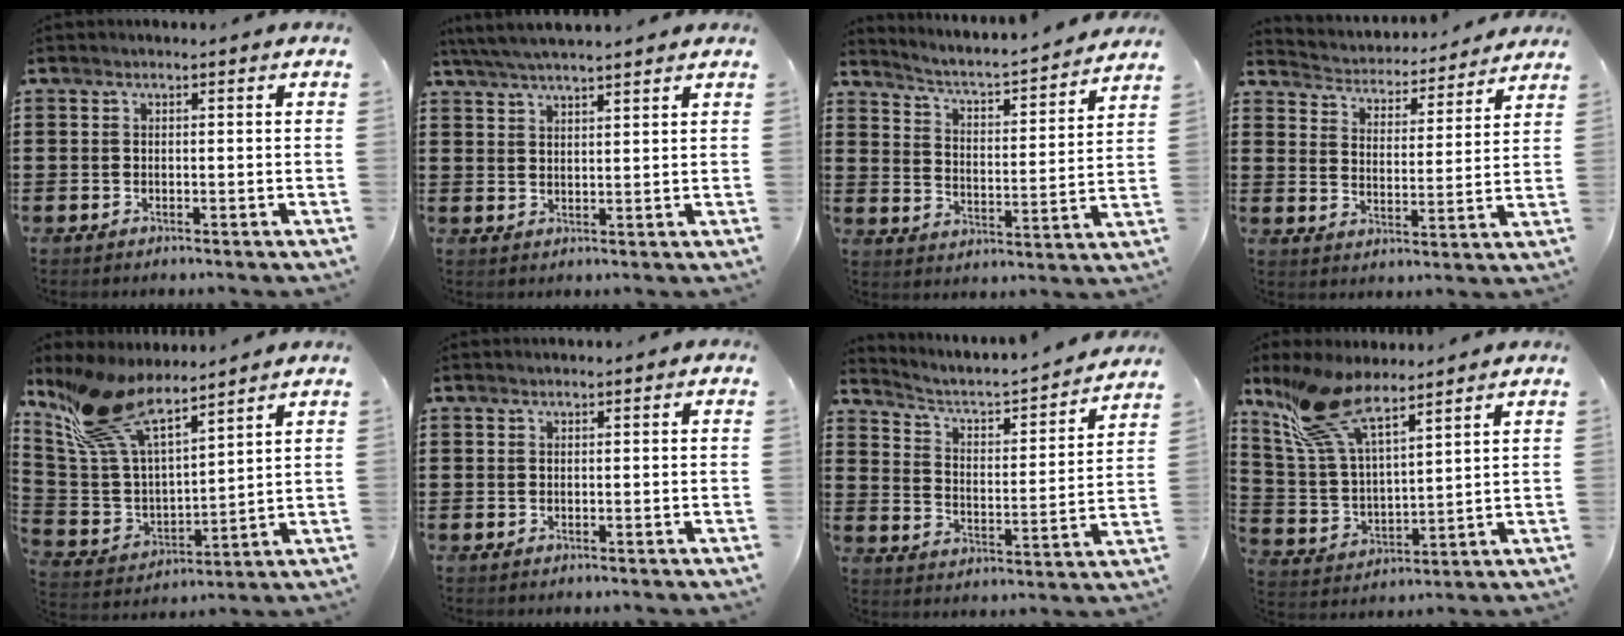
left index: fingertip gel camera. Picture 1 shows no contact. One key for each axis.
{"total": 4.1, "fx": 3.8, "fy": 0.0, "fz": 1.6, "tx": -0.042, "ty": -0.007, "tz": 0.069}
{"total": 3.2, "fx": 3.0, "fy": -0.2, "fz": 1.0, "tx": -0.041, "ty": -0.035, "tz": 0.037}
{"total": 3.5, "fx": 3.4, "fy": 0.3, "fz": -0.3, "tx": -0.019, "ty": -0.033, "tz": 0.052}
{"total": 13.0, "fx": 9.9, "fy": 3.8, "fz": 7.5, "tx": -0.187, "ty": -0.040, "tz": 0.180}
{"total": 0.0}
{"total": 2.8, "fx": 2.6, "fy": 0.6, "fz": 1.0, "tx": -0.042, "ty": -0.028, "tz": 0.030}
{"total": 11.4, "fx": 8.7, "fy": 2.8, "fz": 6.7, "tx": -0.172, "ty": -0.025, "tz": 0.157}